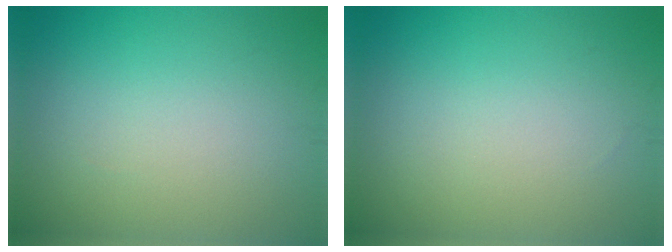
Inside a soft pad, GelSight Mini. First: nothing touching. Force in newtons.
{"total": 0.0}